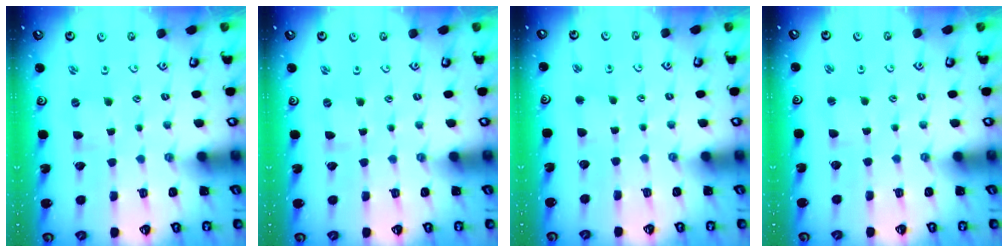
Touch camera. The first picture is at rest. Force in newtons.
{"total": 0.0}
{"total": 2.5, "press": 2.5, "slide": 0.3}
{"total": 2.1, "press": 2.0, "slide": 0.3}